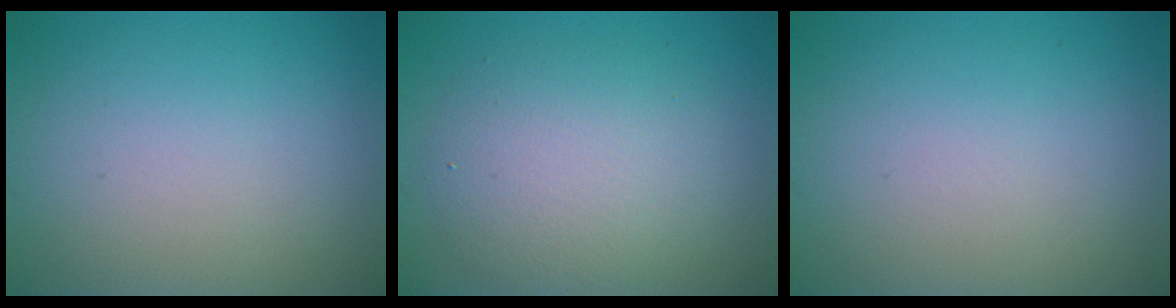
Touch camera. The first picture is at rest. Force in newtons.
{"total": 5.0, "press": 5.0, "slide": 0.3}
{"total": 0.0}